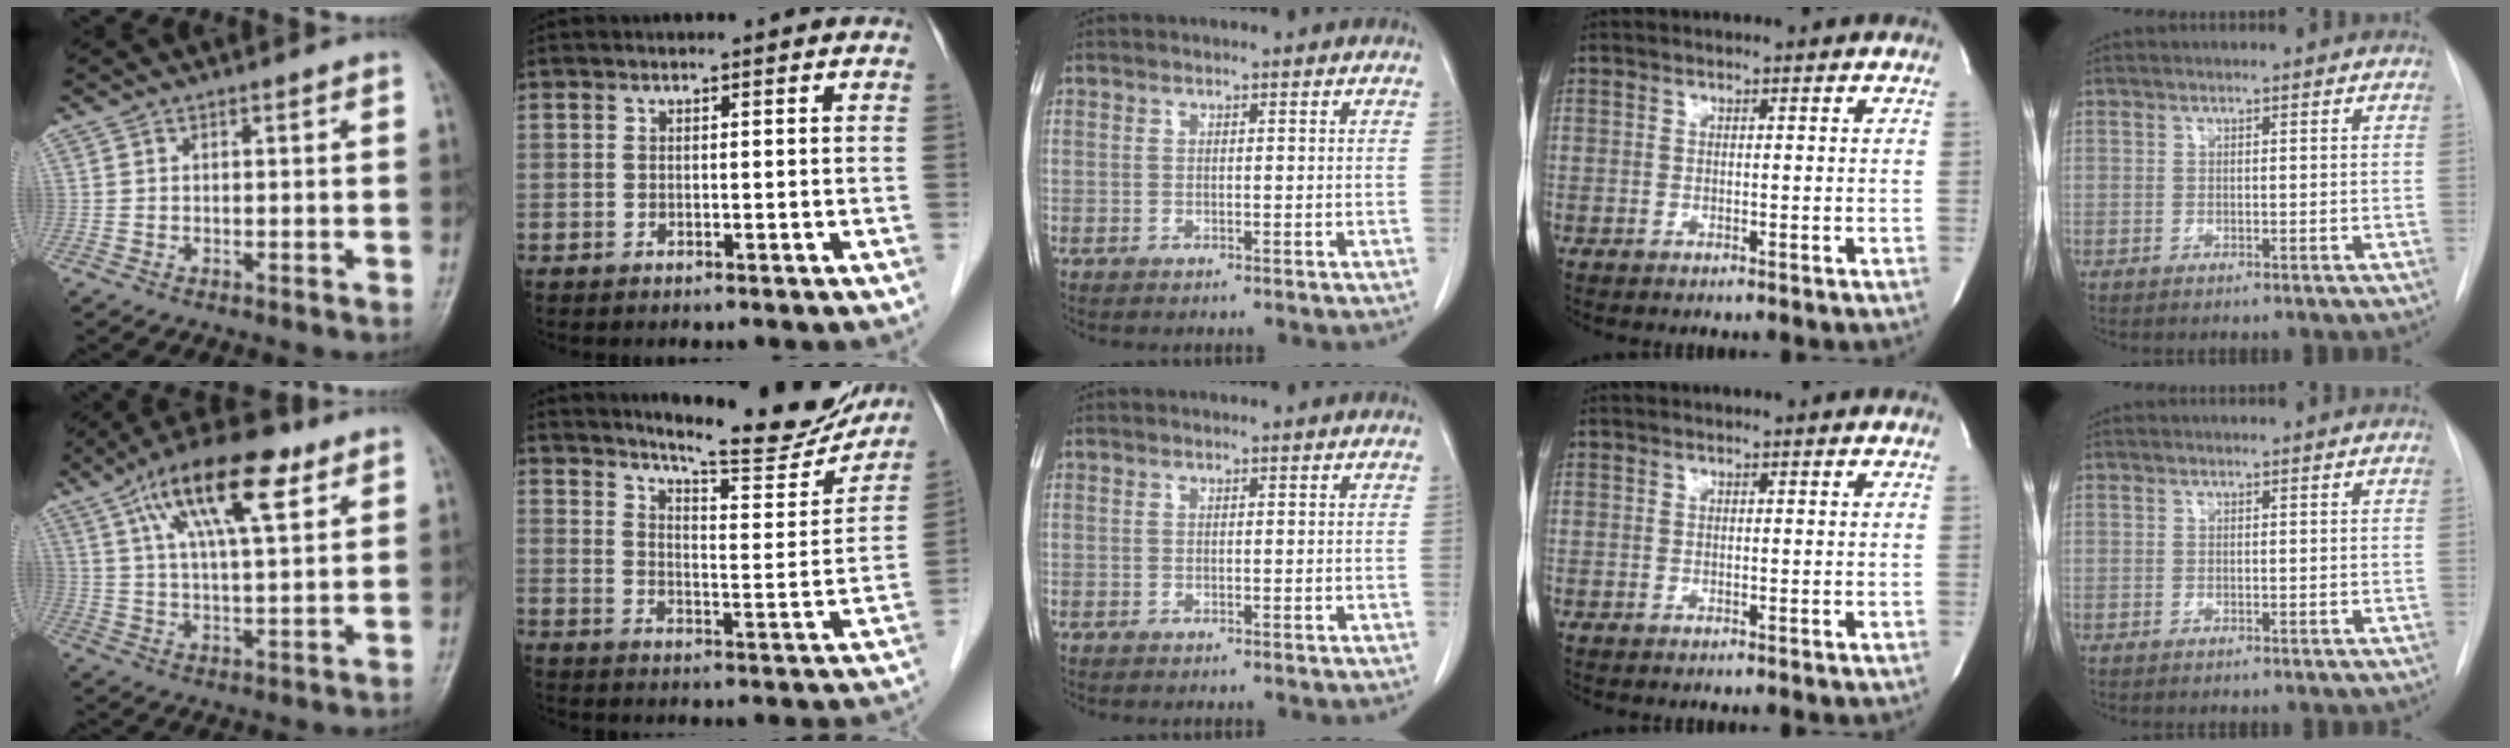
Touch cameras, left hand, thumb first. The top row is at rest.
{"thumb": {"total": 17.0, "force": [8.3, 5.9, 13.6], "torque": [-0.213, -0.010, 0.139]}, "index": {"total": 17.5, "force": [16.0, 1.9, 6.8], "torque": [-0.097, -0.053, 0.209]}}